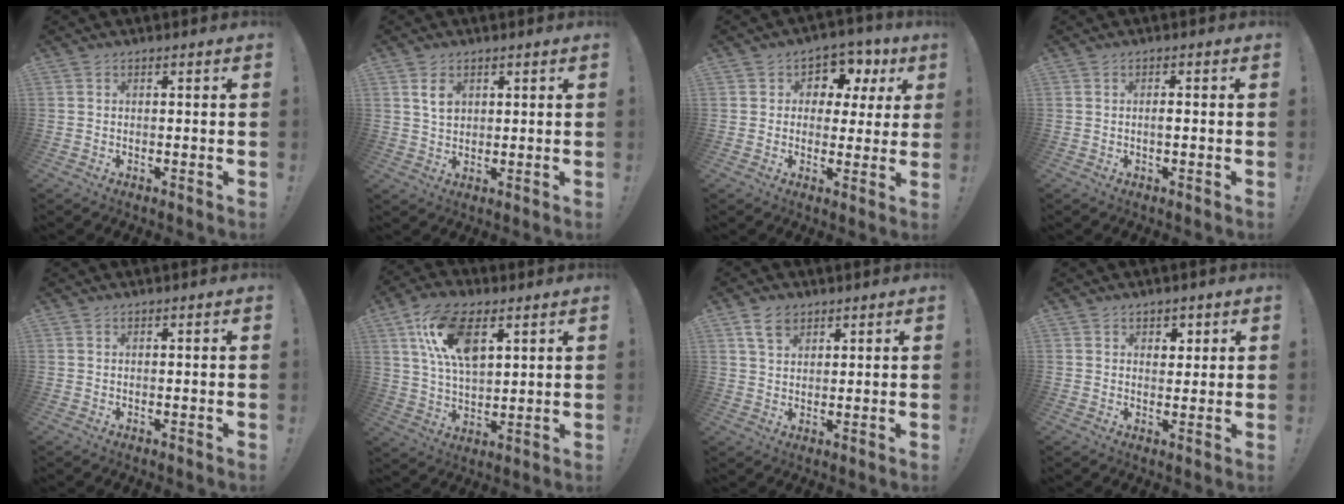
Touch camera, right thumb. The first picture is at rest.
{"total": 4.6, "force": [1.7, 3.1, 3.0], "torque": [-0.042, -0.003, 0.031]}
{"total": 7.1, "force": [2.7, 6.0, 2.8], "torque": [-0.035, -0.021, 0.052]}
{"total": 1.1, "force": [-0.4, 0.3, 1.0], "torque": [-0.026, 0.005, -0.006]}
{"total": 0.0}
{"total": 16.2, "force": [6.8, 8.4, 12.1], "torque": [-0.214, -0.008, 0.123]}
{"total": 6.2, "force": [3.7, 4.1, 3.0], "torque": [-0.049, -0.008, 0.069]}
{"total": 3.1, "force": [1.5, 2.7, 0.6], "torque": [0.013, -0.008, 0.022]}